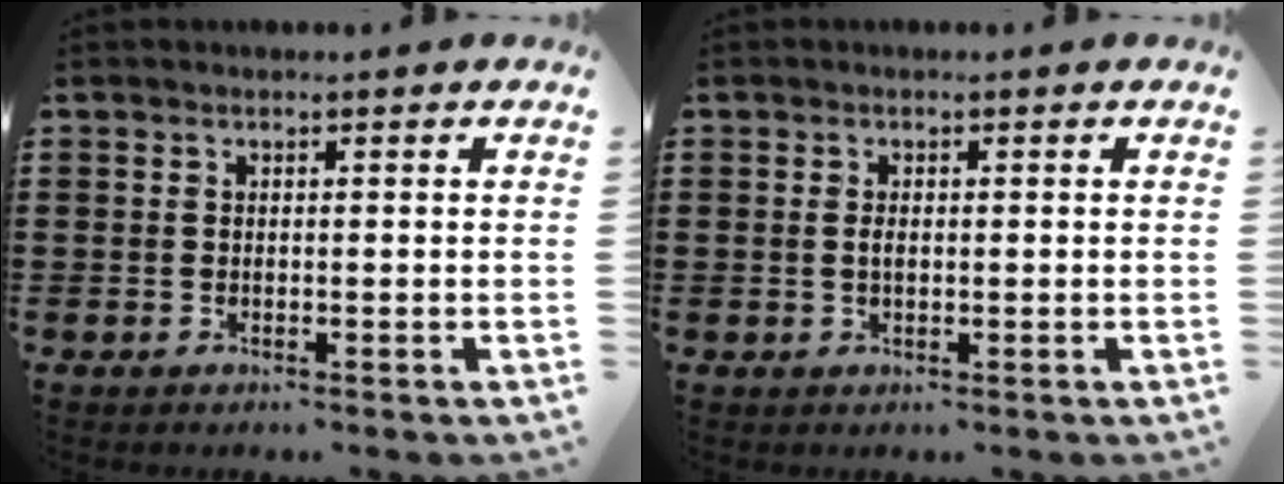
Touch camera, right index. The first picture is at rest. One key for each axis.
{"total": 0.6, "fx": 0.2, "fy": 0.3, "fz": 0.4, "tx": -0.010, "ty": 0.001, "tz": 0.003}